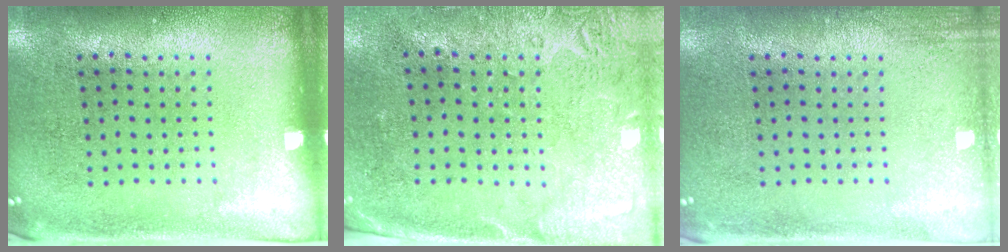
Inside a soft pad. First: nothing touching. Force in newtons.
{"total": 2.7, "press": 2.2, "slide": 1.5}
{"total": 1.4, "press": 1.4, "slide": 0.2}